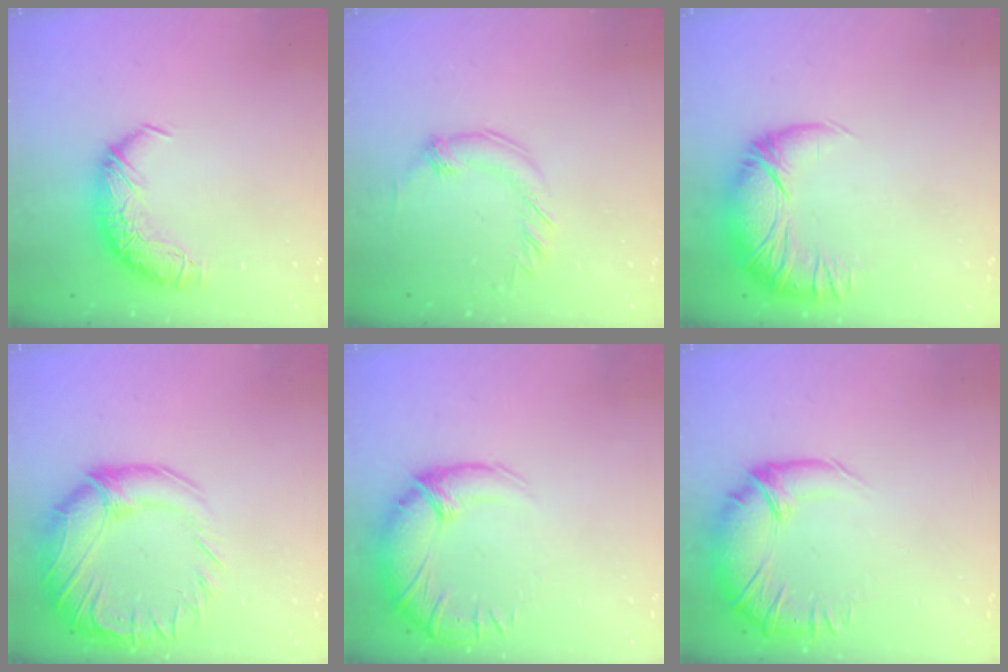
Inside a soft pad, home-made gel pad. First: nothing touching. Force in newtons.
{"total": 2.1, "press": 2.0, "slide": 0.5}
{"total": 2.7, "press": 0.9, "slide": 2.5}
{"total": 5.4, "press": 4.7, "slide": 2.6}
{"total": 2.8, "press": 0.1, "slide": 2.8}
{"total": 2.7, "press": 0.1, "slide": 2.7}